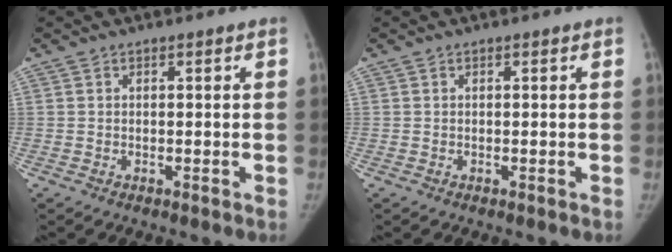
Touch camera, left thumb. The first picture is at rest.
{"total": 0.0}